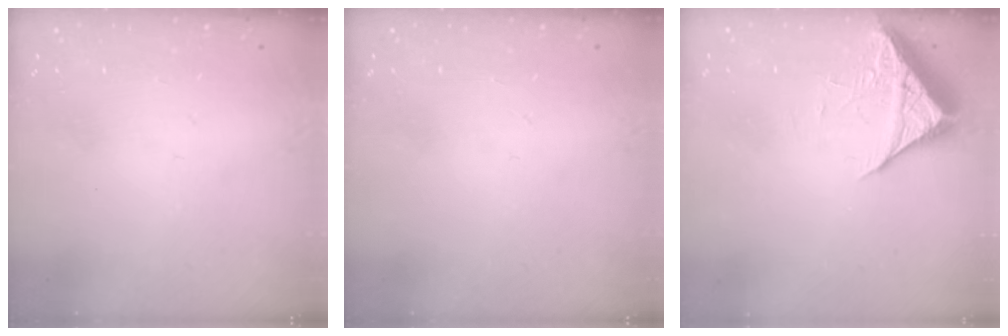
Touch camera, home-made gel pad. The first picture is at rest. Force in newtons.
{"total": 0.0}
{"total": 6.6, "press": 6.6, "slide": 0.3}